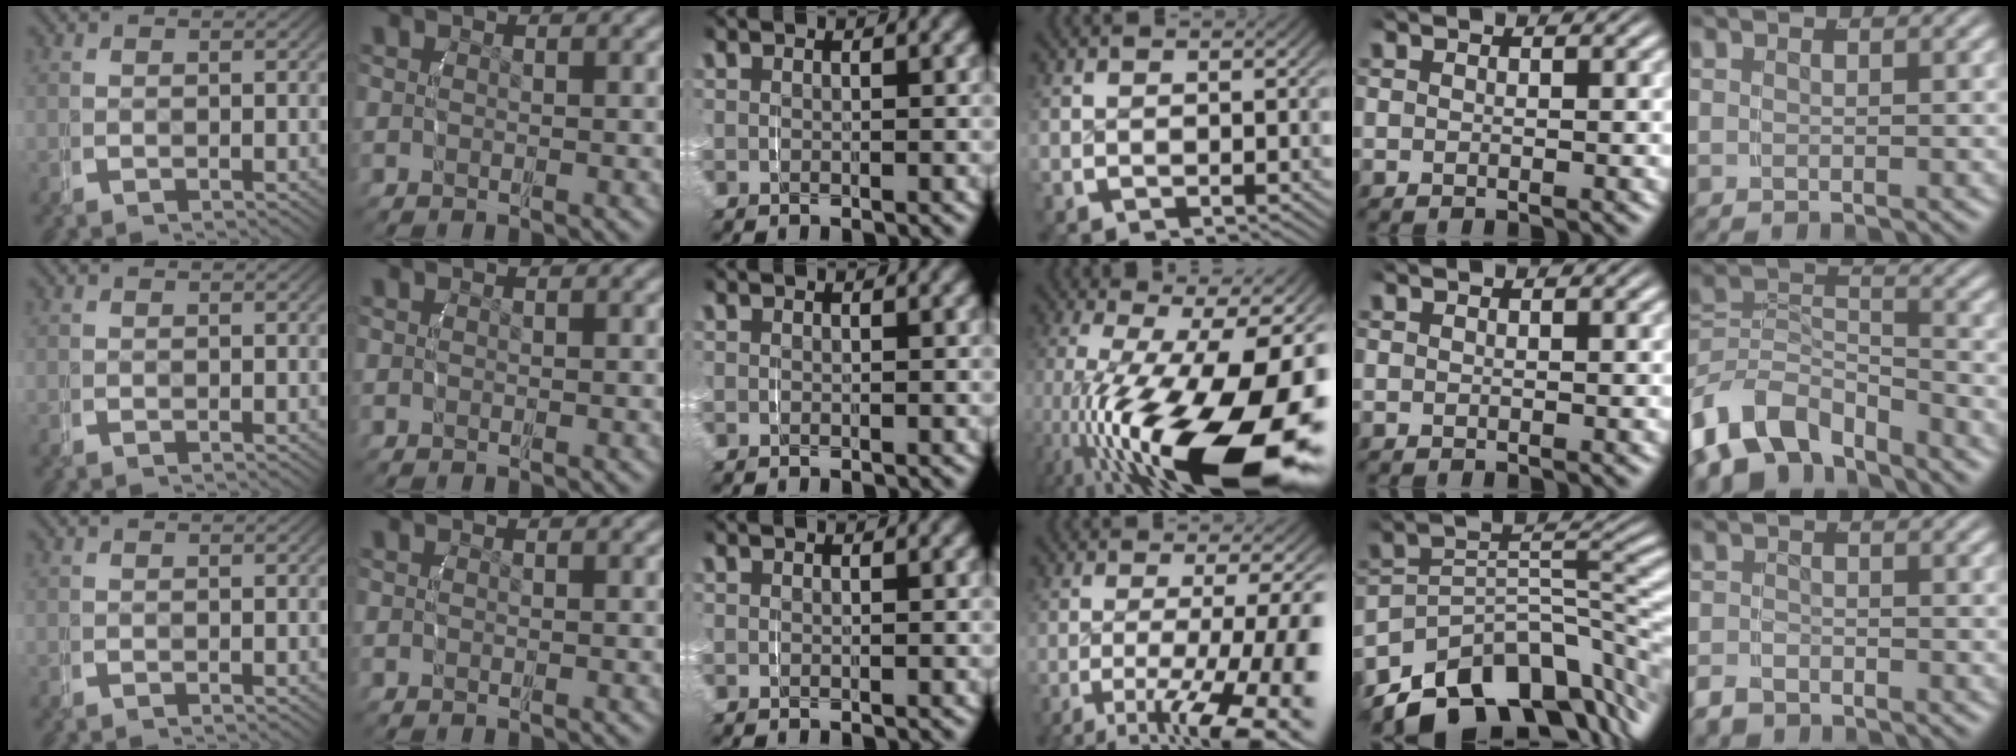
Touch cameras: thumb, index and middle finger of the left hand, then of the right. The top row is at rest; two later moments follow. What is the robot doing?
{"motion": "grasp_and_lifting", "object": "router"}